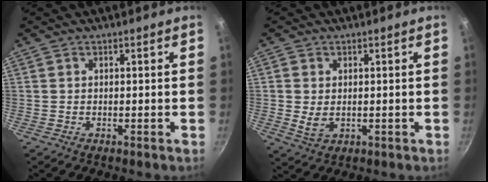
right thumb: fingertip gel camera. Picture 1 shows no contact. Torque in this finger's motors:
{"motor_torque": [-0.59, 0.11, -0.25, 0.25, -0.01]}